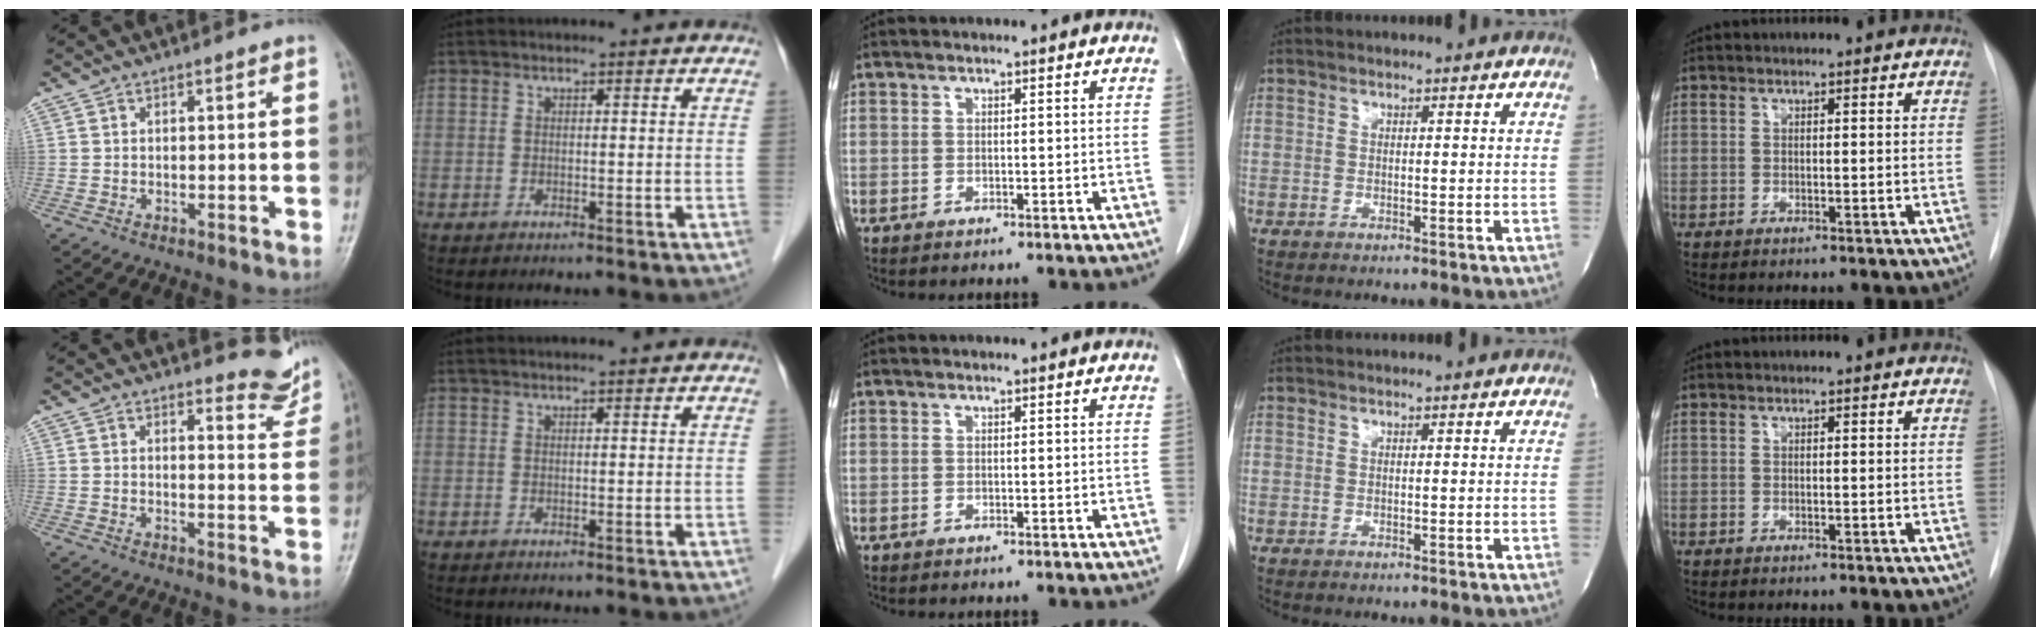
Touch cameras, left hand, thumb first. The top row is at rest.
{"thumb": {"total": 5.6, "force": [5.4, 1.4, 0.6], "torque": [0.015, -0.054, 0.056]}, "index": {"total": 3.4, "force": [2.9, 0.0, 1.8], "torque": [-0.023, 0.031, 0.047]}}